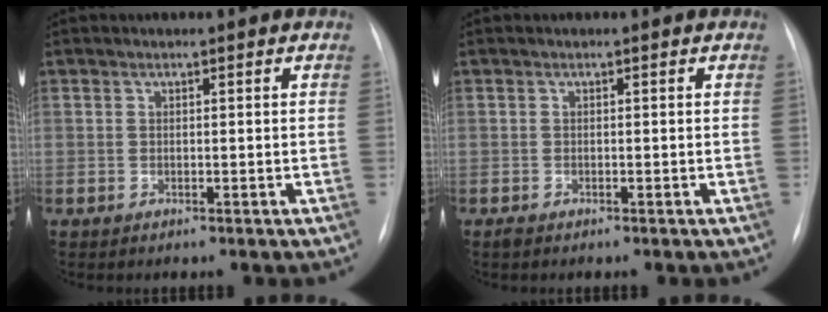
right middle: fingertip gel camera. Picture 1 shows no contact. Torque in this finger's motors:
{"motor_torque": [0.10, -0.12, -0.02, 0.00]}